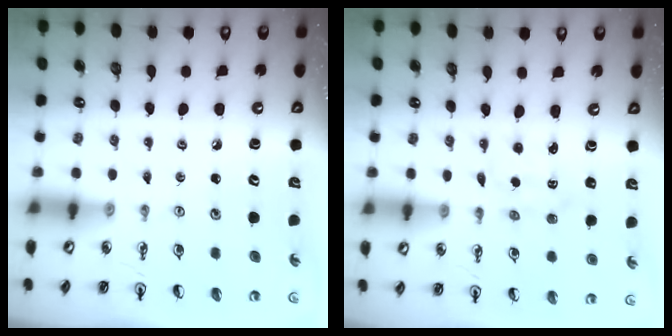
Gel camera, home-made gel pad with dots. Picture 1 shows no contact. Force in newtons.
{"total": 1.8, "press": 1.7, "slide": 0.3}